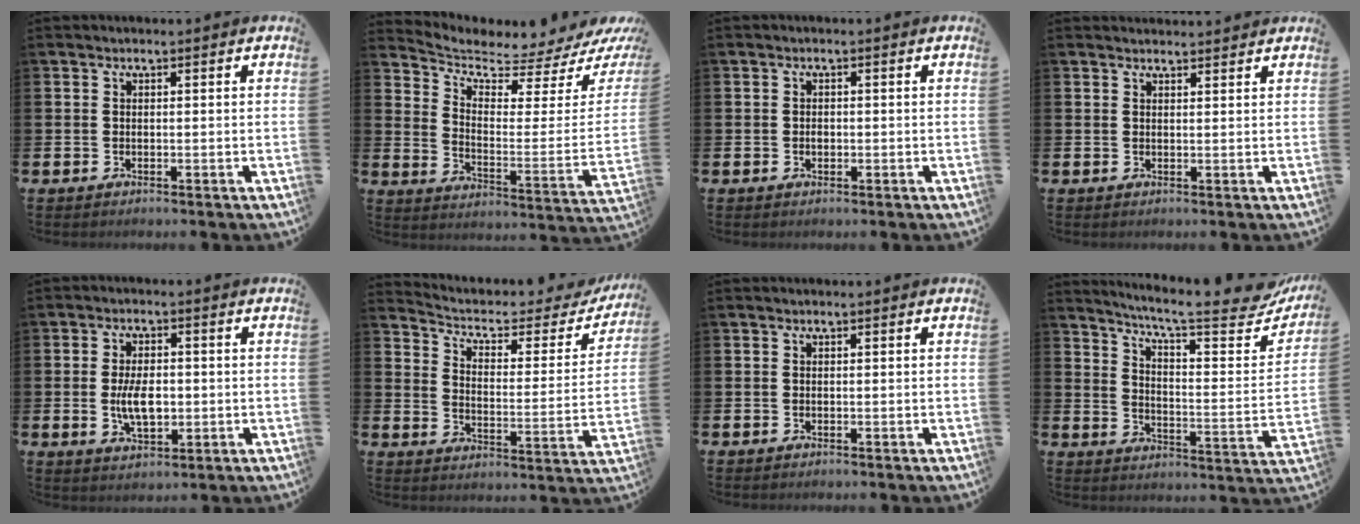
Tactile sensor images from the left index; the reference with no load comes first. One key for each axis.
{"total": 5.1, "fx": 4.8, "fy": 1.2, "fz": 1.3, "tx": -0.045, "ty": -0.060, "tz": 0.071}
{"total": 0.8, "fx": -0.1, "fy": 0.7, "fz": 0.5, "tx": -0.010, "ty": 0.004, "tz": -0.004}
{"total": 1.7, "fx": 1.7, "fy": 0.2, "fz": -0.1, "tx": 0.006, "ty": -0.008, "tz": 0.029}
{"total": 5.4, "fx": -0.3, "fy": 2.9, "fz": 4.6, "tx": -0.075, "ty": -0.004, "tz": -0.010}
{"total": 5.2, "fx": 4.4, "fy": 2.1, "fz": 1.9, "tx": -0.061, "ty": -0.032, "tz": 0.066}
{"total": 0.0}
{"total": 8.5, "fx": 7.0, "fy": 1.3, "fz": 4.8, "tx": -0.093, "ty": -0.055, "tz": 0.106}